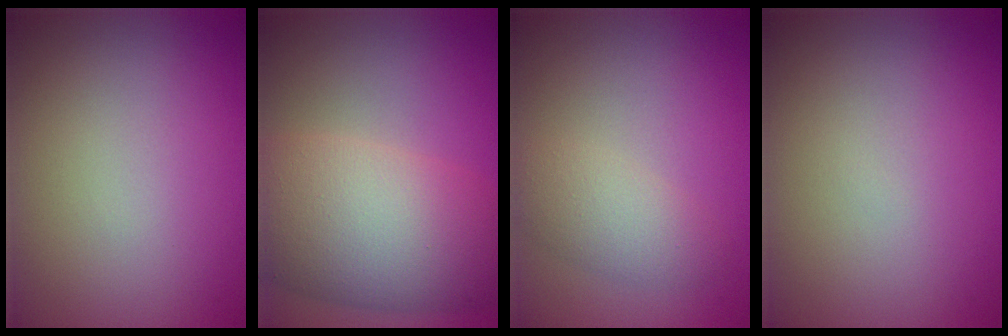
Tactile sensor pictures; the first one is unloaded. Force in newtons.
{"total": 10.9, "press": 10.9, "slide": 0.5}
{"total": 2.9, "press": 2.9, "slide": 0.1}
{"total": 0.0}